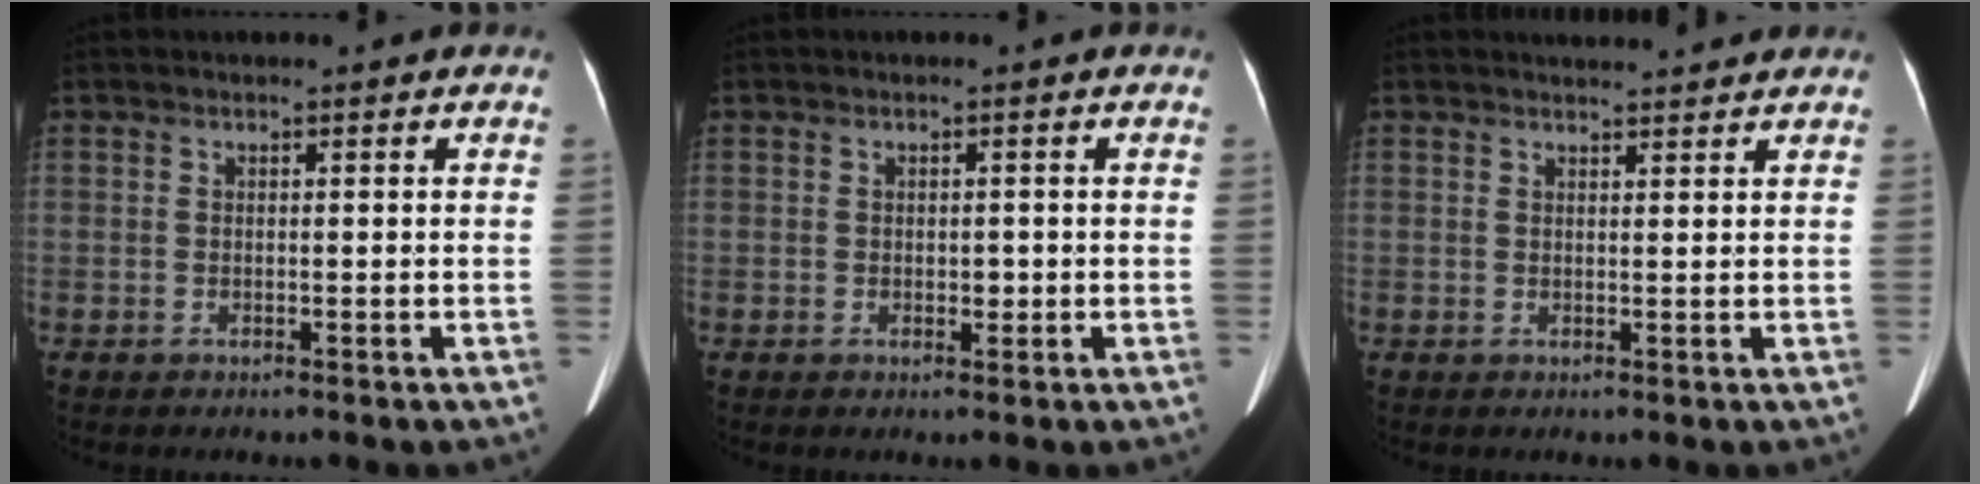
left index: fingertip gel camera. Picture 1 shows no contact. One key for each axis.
{"total": 1.3, "fx": -0.2, "fy": 0.8, "fz": 1.0, "tx": -0.014, "ty": -0.001, "tz": -0.001}
{"total": 3.7, "fx": 3.6, "fy": 0.4, "fz": 0.7, "tx": -0.017, "ty": 0.014, "tz": 0.046}